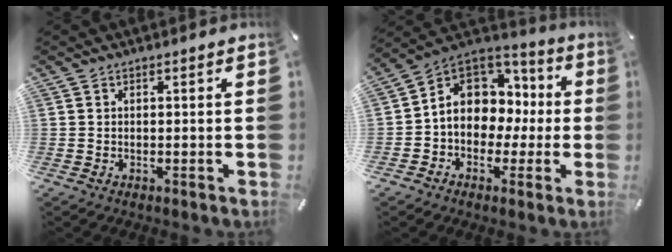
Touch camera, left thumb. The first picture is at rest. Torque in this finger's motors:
{"motor_torque": [0.40, 1.25, 0.96, 0.32, 0.42]}